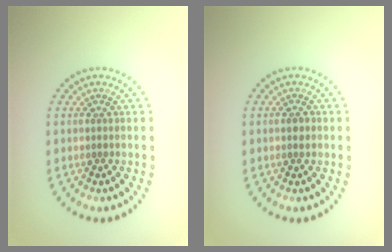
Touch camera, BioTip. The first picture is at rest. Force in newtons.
{"total": 0.8, "press": 0.8, "slide": 0.2}